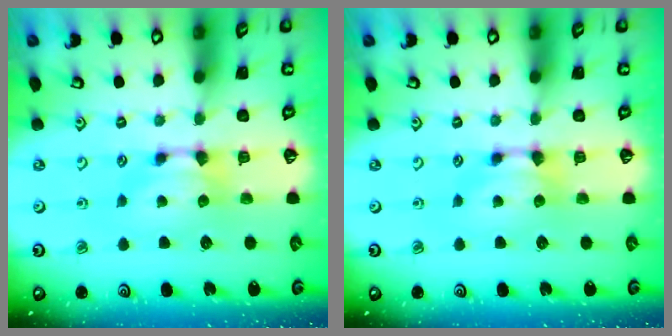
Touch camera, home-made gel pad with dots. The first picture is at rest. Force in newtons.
{"total": 0.0}